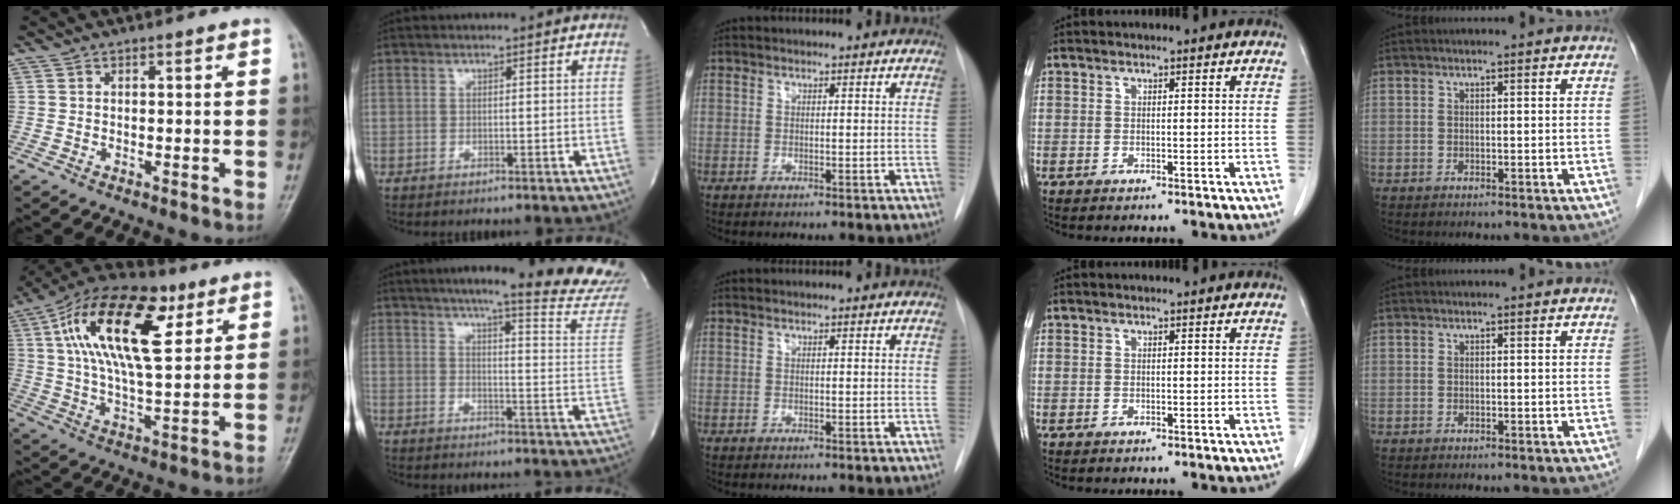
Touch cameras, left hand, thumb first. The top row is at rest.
{"thumb": {"total": 21.1, "force": [7.9, 9.5, 17.1], "torque": [-0.292, -0.002, 0.130]}, "index": {"total": 22.1, "force": [19.8, -0.8, 9.6], "torque": [-0.136, -0.103, 0.232]}}